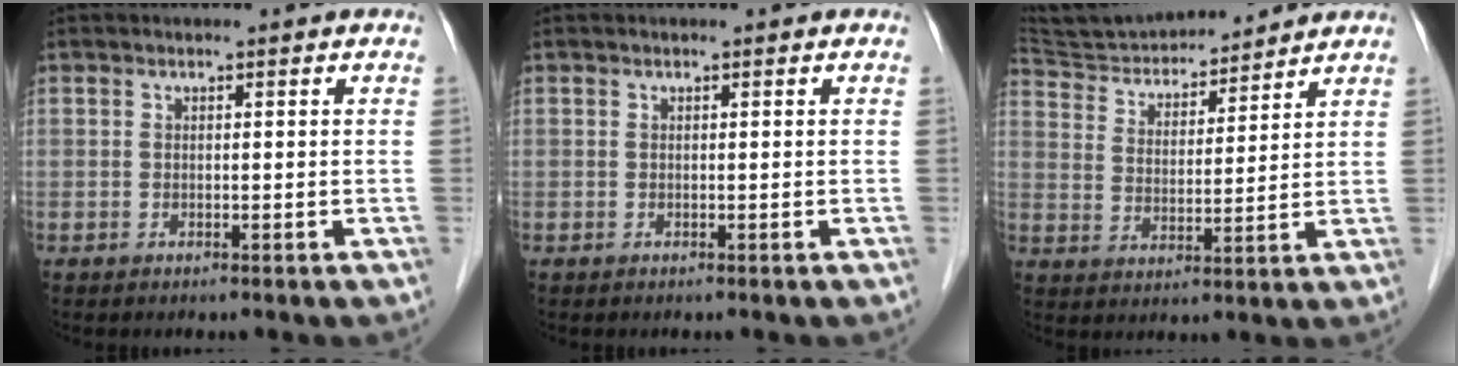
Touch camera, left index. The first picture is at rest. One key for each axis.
{"total": 0.0}
{"total": 13.4, "fx": 12.8, "fy": 2.3, "fz": 3.3, "tx": -0.059, "ty": 0.017, "tz": 0.221}